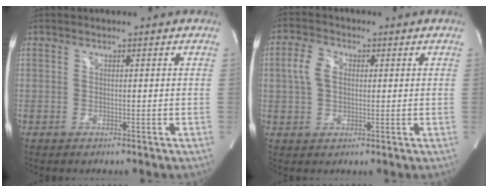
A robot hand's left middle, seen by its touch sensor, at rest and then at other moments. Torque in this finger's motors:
{"motor_torque": [0.70, -0.33, 0.03, 0.03]}